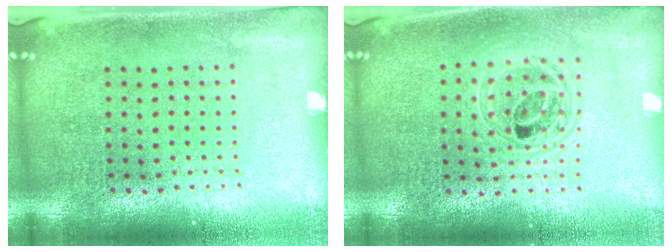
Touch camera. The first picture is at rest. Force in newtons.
{"total": 1.7, "press": 1.4, "slide": 0.9}